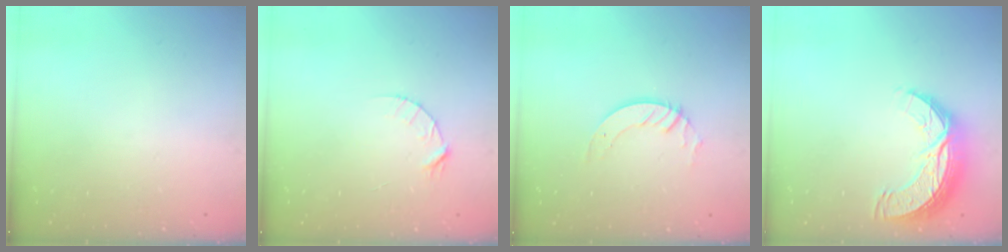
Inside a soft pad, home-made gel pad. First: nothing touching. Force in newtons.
{"total": 4.4, "press": 4.4, "slide": 0.4}
{"total": 2.8, "press": 2.8, "slide": 0.2}
{"total": 10.2, "press": 10.2, "slide": 0.6}